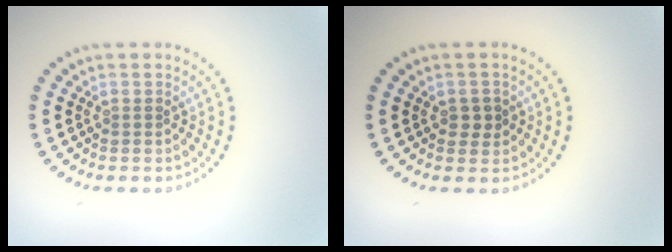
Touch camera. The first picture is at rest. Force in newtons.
{"total": 1.5, "press": 1.5, "slide": 0.3}